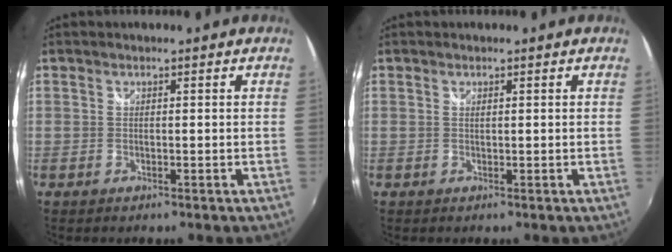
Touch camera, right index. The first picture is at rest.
{"total": 1.0, "force": [0.6, 0.3, 0.7], "torque": [-0.010, 0.001, 0.011]}